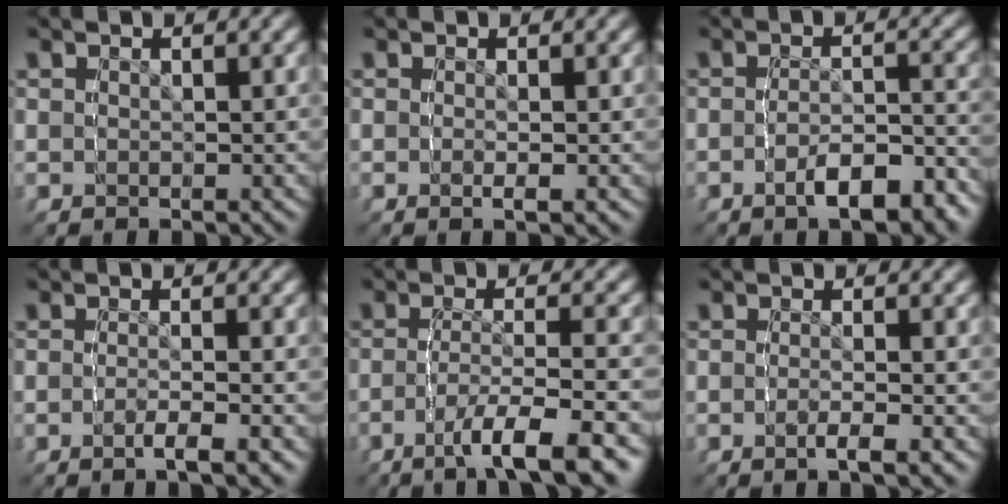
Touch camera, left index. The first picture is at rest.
{"total": 1.9, "force": [0.2, -1.8, -0.6], "torque": [0.011, 0.012, -0.001]}
{"total": 4.3, "force": [-4.2, 0.5, 0.7], "torque": [-0.004, 0.011, -0.073]}
{"total": 3.5, "force": [-1.3, -3.1, -0.8], "torque": [0.019, 0.018, -0.028]}
{"total": 3.4, "force": [-2.5, -1.6, 1.6], "torque": [-0.026, 0.023, -0.042]}
{"total": 3.4, "force": [-0.8, -3.2, -0.9], "torque": [0.021, 0.019, -0.019]}